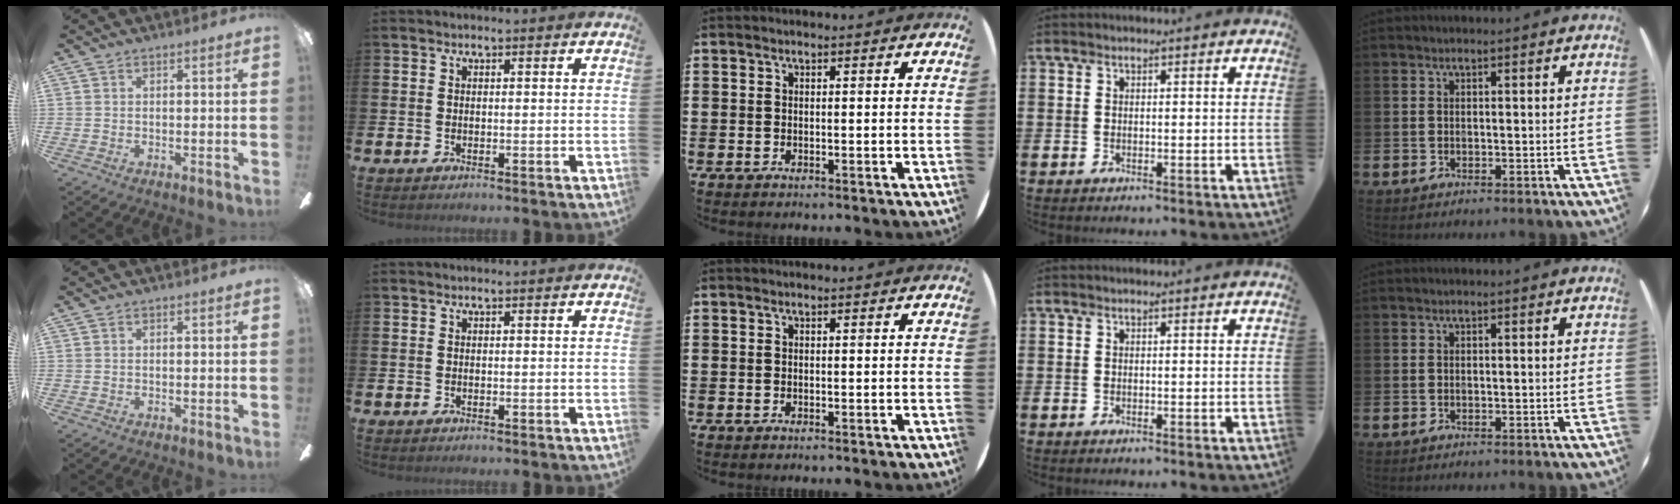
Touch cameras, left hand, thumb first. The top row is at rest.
{}